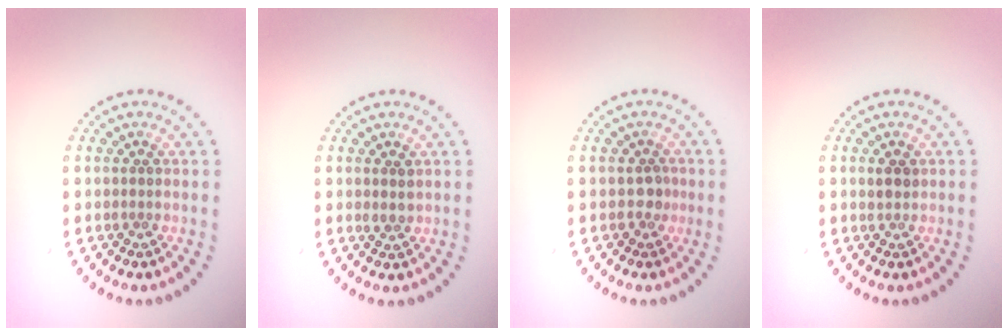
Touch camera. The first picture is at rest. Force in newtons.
{"total": 1.2, "press": 1.1, "slide": 0.5}
{"total": 0.9, "press": 0.8, "slide": 0.4}
{"total": 1.2, "press": 1.2, "slide": 0.4}